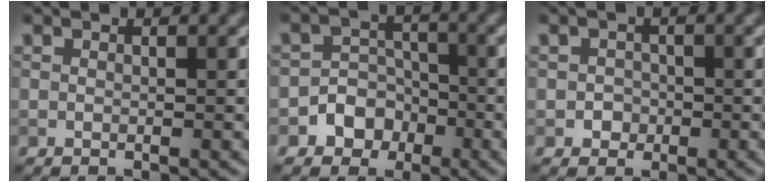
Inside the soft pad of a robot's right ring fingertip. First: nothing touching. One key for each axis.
{"total": 3.9, "fx": -2.0, "fy": 3.2, "fz": 0.8, "tx": 0.020, "ty": 0.010, "tz": -0.047}
{"total": 1.3, "fx": -0.3, "fy": 1.3, "fz": 0.2, "tx": 0.008, "ty": 0.000, "tz": -0.007}